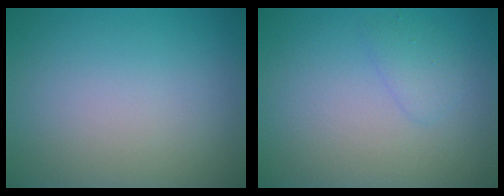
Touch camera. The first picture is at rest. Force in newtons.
{"total": 1.3, "press": 1.3, "slide": 0.0}